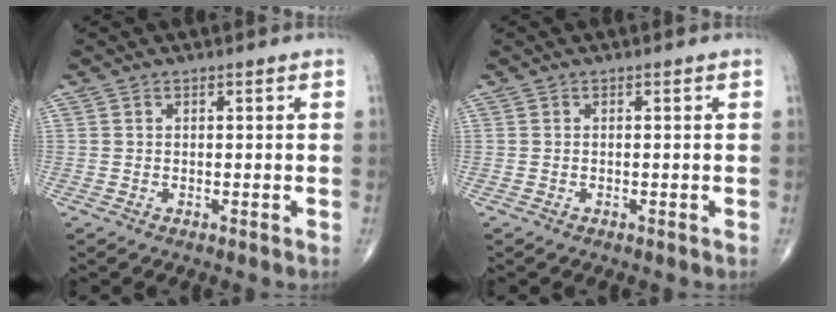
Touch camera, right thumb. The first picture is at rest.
{"total": 0.0}